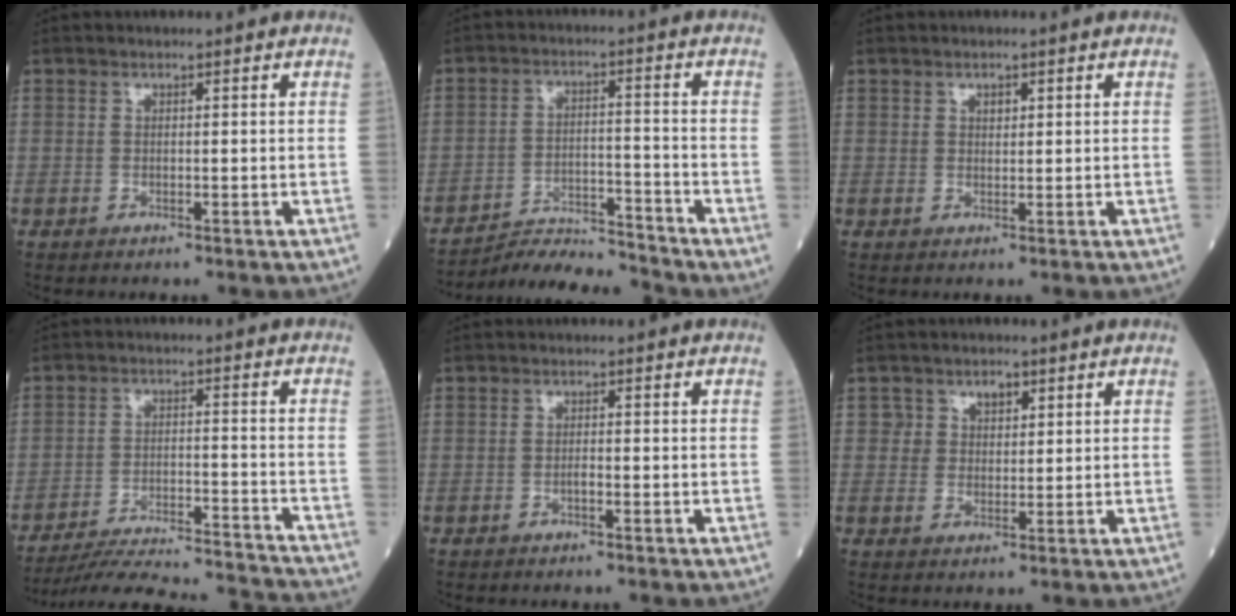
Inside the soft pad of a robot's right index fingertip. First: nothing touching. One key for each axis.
{"total": 7.9, "fx": -7.9, "fy": -0.8, "fz": 0.3, "tx": -0.003, "ty": 0.006, "tz": -0.139}
{"total": 1.2, "fx": 0.6, "fy": 0.8, "fz": 0.7, "tx": -0.007, "ty": -0.002, "tz": 0.009}
{"total": 17.9, "fx": -17.3, "fy": 0.1, "fz": 4.6, "tx": -0.080, "ty": -0.017, "tz": -0.247}
{"total": 1.2, "fx": -0.5, "fy": 0.2, "fz": 1.0, "tx": -0.018, "ty": 0.002, "tz": -0.011}
{"total": 3.1, "fx": 1.5, "fy": 2.5, "fz": 1.1, "tx": -0.006, "ty": 0.000, "tz": 0.020}